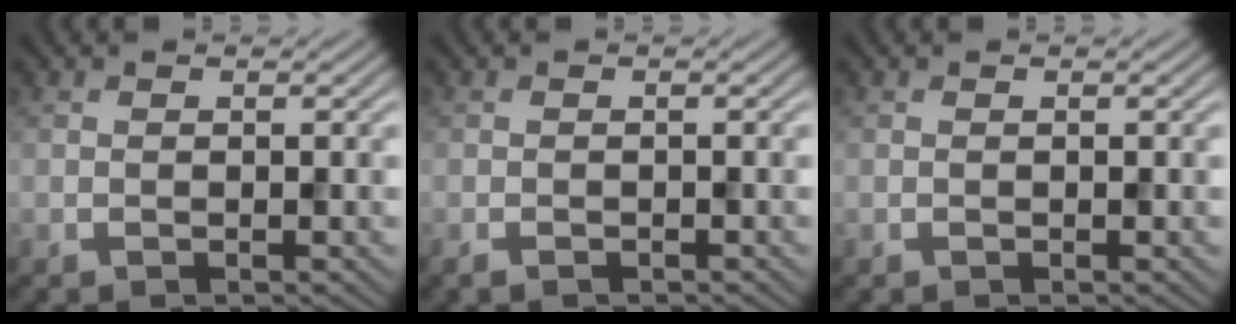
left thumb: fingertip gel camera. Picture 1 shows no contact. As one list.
[{"total": 1.6, "force": [-1.3, 0.7, 0.7], "torque": [-0.015, -0.007, -0.023]}, {"total": 0.0}]